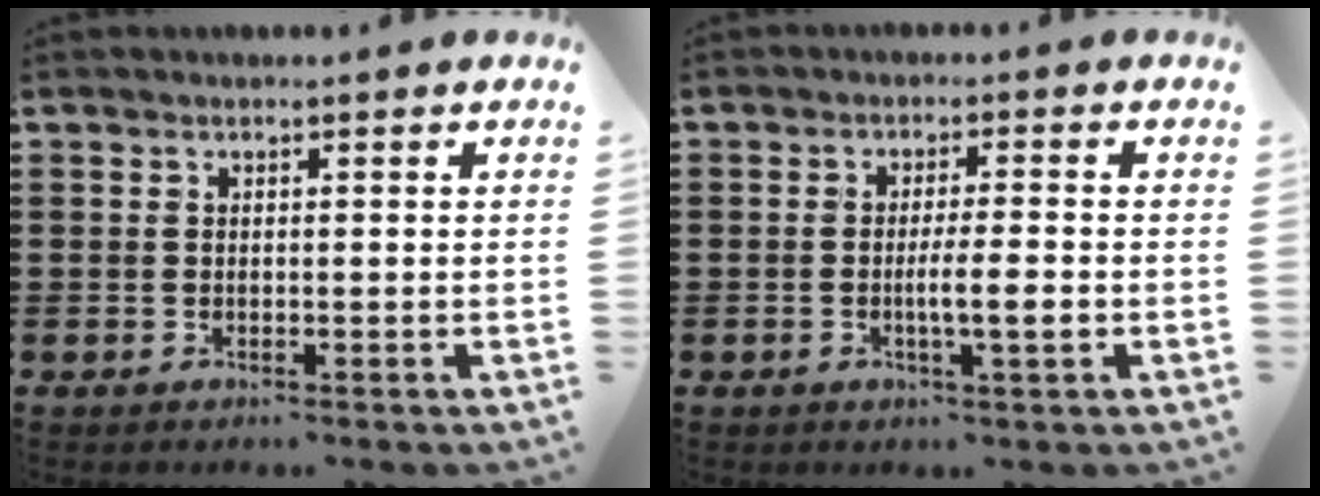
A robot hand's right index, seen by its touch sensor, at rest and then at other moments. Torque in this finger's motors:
{"motor_torque": [1.03, -0.31, 0.30, 0.12]}